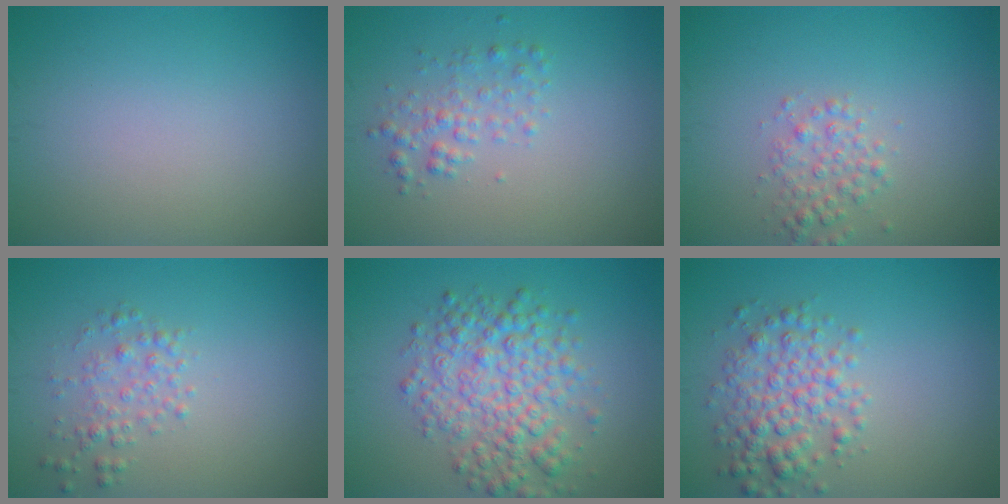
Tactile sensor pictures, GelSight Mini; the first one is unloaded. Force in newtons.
{"total": 2.0, "press": 2.0, "slide": 0.1}
{"total": 2.1, "press": 2.1, "slide": 0.0}
{"total": 1.9, "press": 1.9, "slide": 0.0}
{"total": 5.8, "press": 5.8, "slide": 0.1}
{"total": 4.0, "press": 4.0, "slide": 0.1}